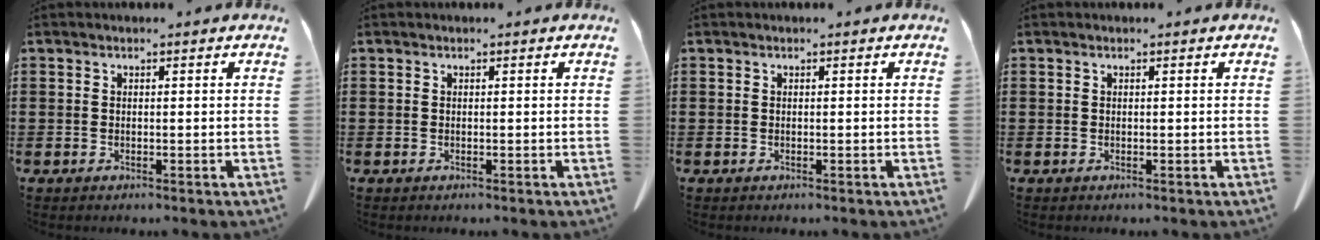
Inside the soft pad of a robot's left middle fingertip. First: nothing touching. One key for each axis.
{"total": 0.0}
{"total": 0.0}
{"total": 0.0}